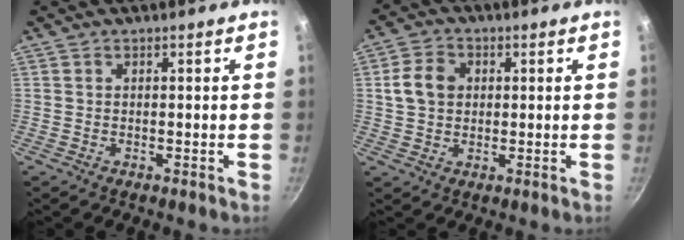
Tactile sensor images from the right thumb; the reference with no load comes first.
{"total": 6.8, "force": [1.1, 5.3, 4.1], "torque": [-0.064, 0.008, 0.018]}